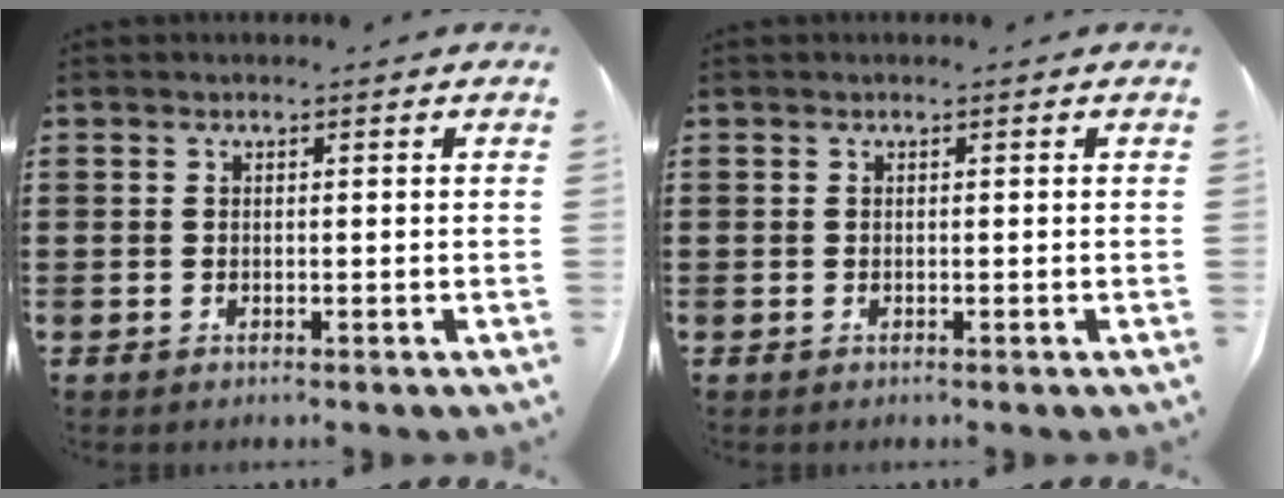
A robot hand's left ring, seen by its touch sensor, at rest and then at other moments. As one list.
[{"total": 0.0}]